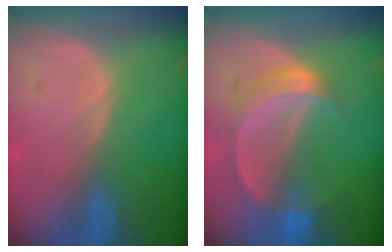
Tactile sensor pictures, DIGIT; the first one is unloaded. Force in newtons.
{"total": 5.9, "press": 5.4, "slide": 2.4}